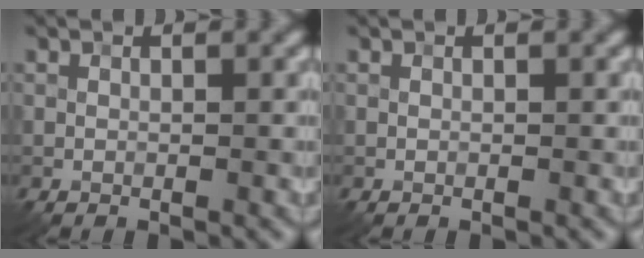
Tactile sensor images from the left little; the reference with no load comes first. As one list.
[{"total": 0.0}]